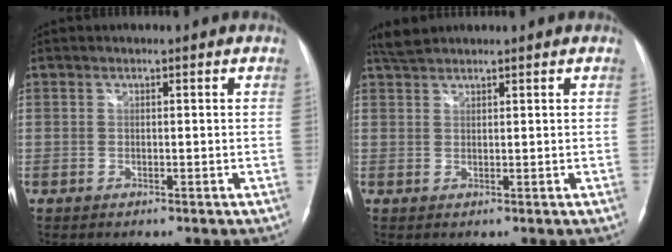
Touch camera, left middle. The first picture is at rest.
{"total": 2.6, "force": [2.5, 0.3, 0.6], "torque": [-0.018, 0.013, 0.050]}